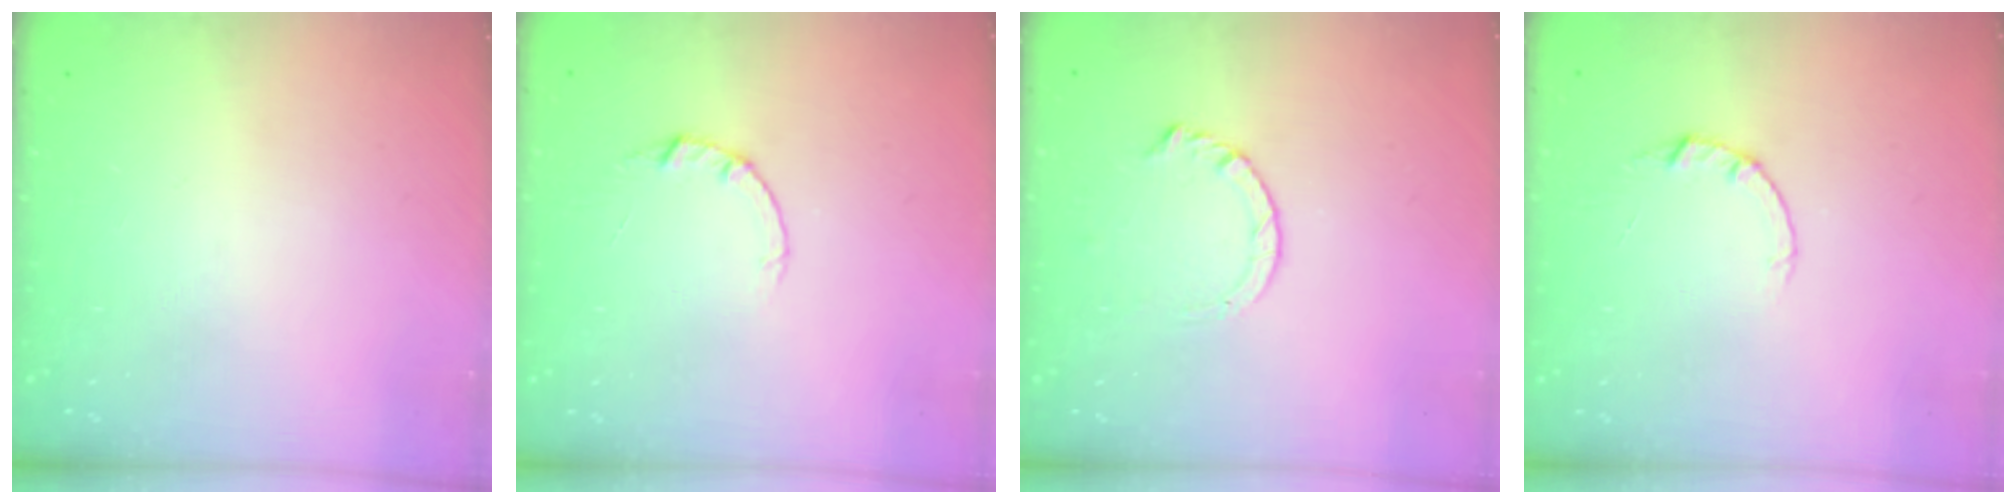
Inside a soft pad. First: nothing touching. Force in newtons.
{"total": 2.0, "press": 2.0, "slide": 0.2}
{"total": 4.4, "press": 4.4, "slide": 0.5}
{"total": 2.0, "press": 2.0, "slide": 0.2}